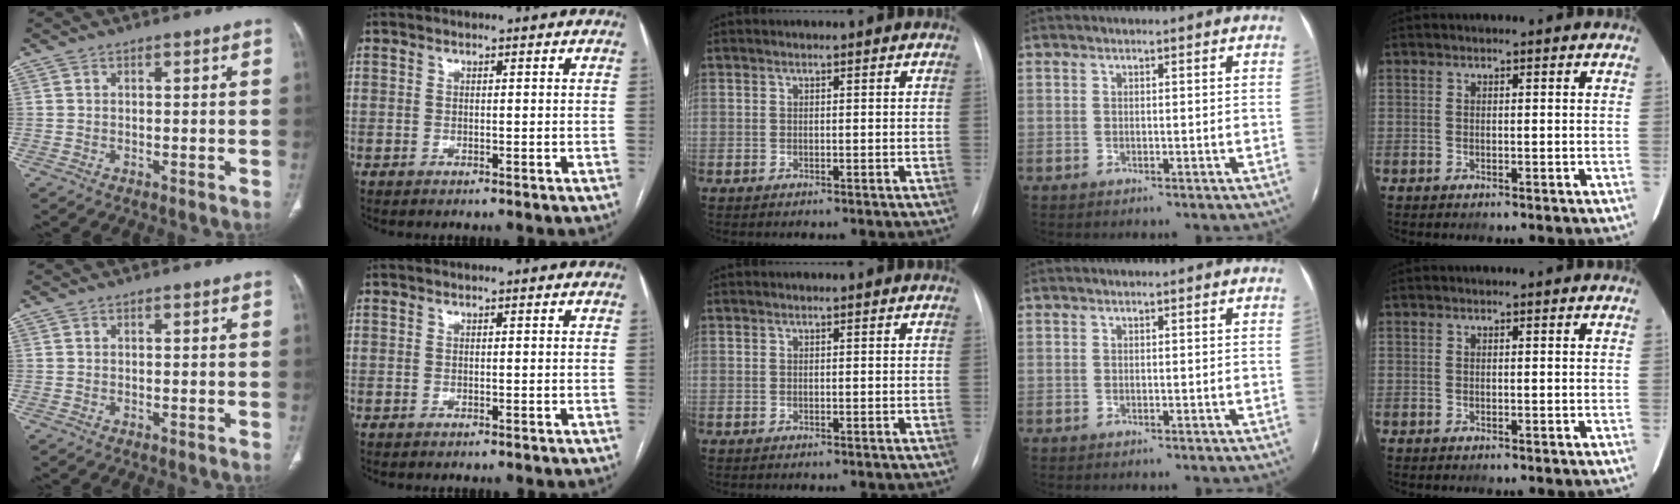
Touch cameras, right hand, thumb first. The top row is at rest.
{}